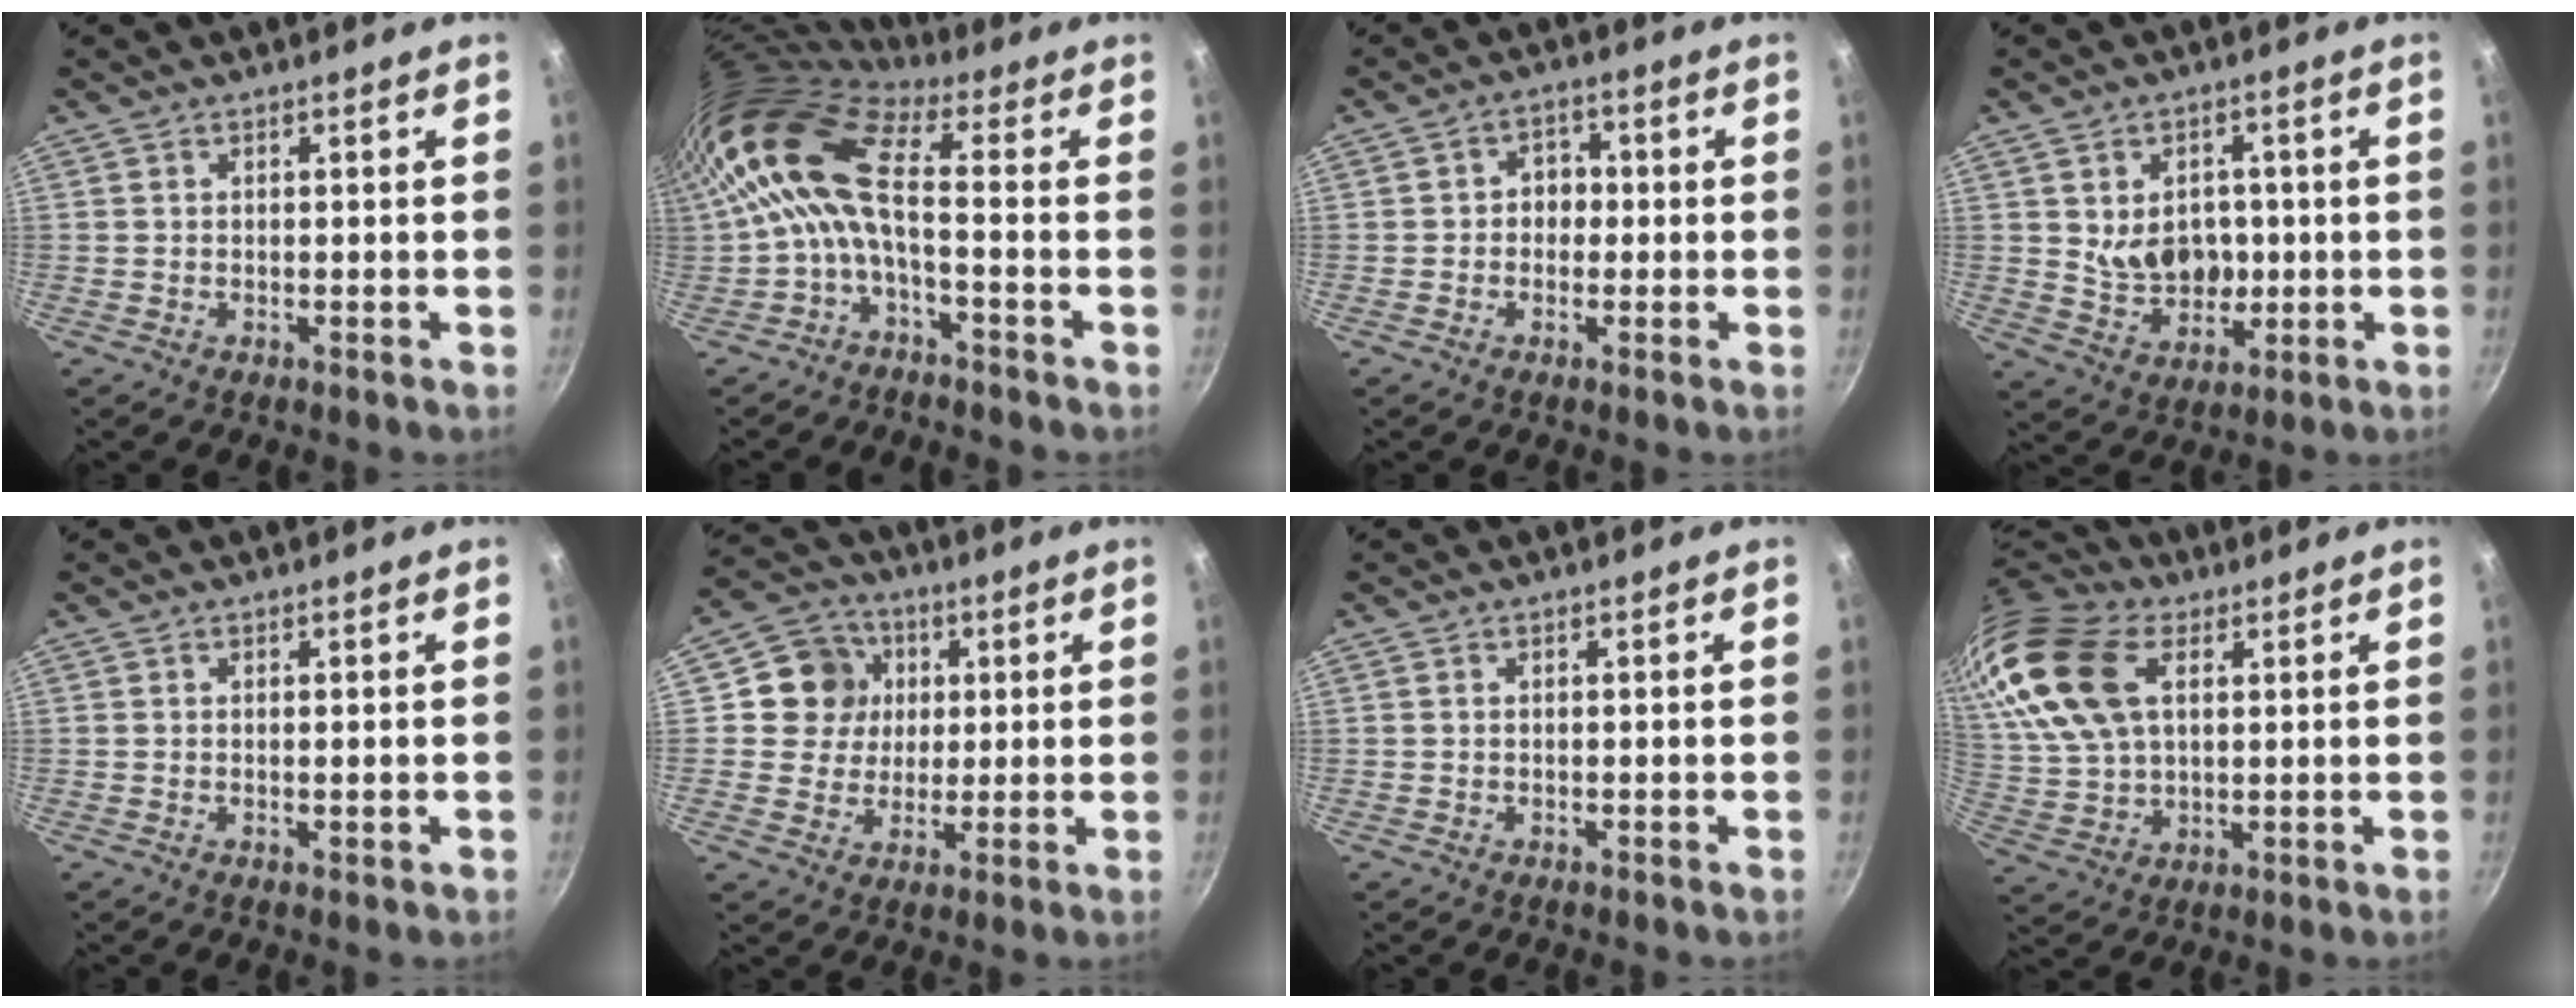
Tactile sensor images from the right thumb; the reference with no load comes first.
{"total": 12.5, "force": [-0.6, 5.0, 11.4], "torque": [-0.247, 0.028, -0.025]}
{"total": 3.8, "force": [-0.4, 3.2, 1.9], "torque": [0.001, 0.011, -0.013]}
{"total": 9.2, "force": [0.6, 7.2, 5.7], "torque": [-0.064, -0.010, 0.022]}
{"total": 0.6, "force": [0.1, 0.1, 0.6], "torque": [-0.011, -0.002, 0.002]}
{"total": 9.8, "force": [2.2, 9.1, 3.0], "torque": [-0.015, 0.007, 0.030]}
{"total": 0.0}
{"total": 20.2, "force": [7.4, 12.6, 14.0], "torque": [-0.284, -0.009, 0.143]}